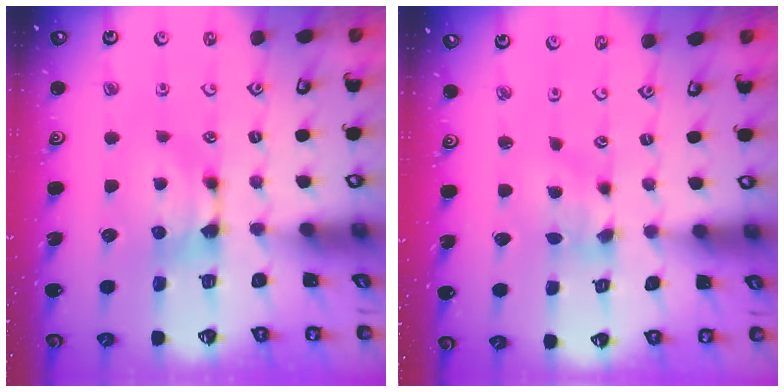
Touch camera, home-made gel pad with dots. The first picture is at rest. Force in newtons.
{"total": 1.2, "press": 0.3, "slide": 1.2}